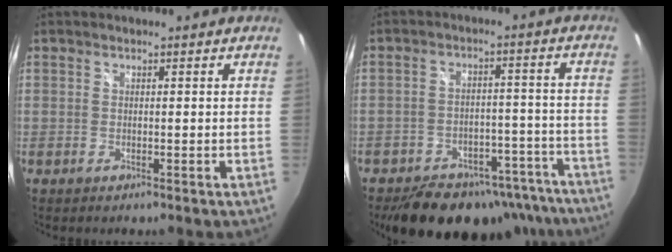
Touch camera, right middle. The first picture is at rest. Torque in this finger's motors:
{"motor_torque": [1.07, -1.06, 0.21, 0.06]}